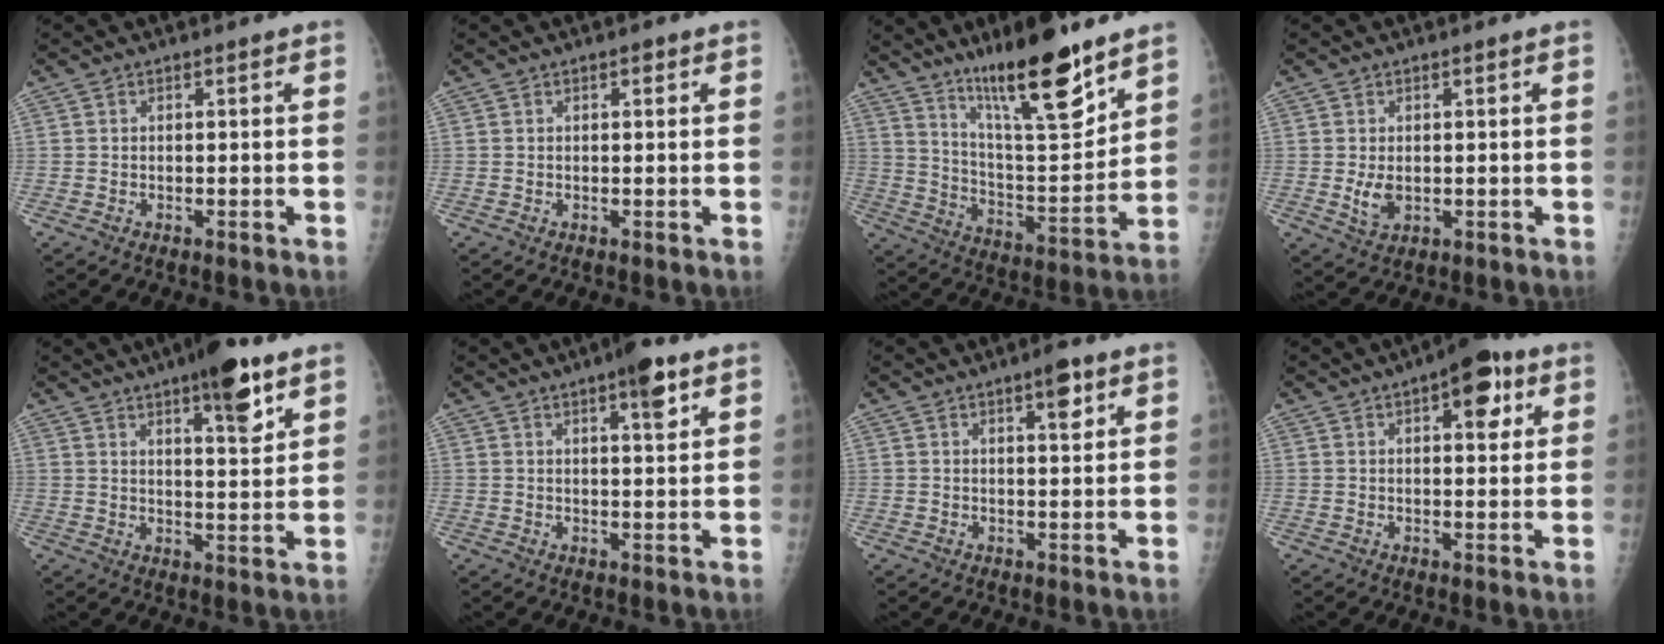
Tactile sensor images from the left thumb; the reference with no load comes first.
{"total": 0.9, "force": [0.4, 0.4, 0.6], "torque": [-0.005, 0.000, 0.004]}
{"total": 18.7, "force": [13.0, 3.8, 12.9], "torque": [-0.180, -0.087, 0.224]}
{"total": 3.3, "force": [-0.1, 2.2, 2.5], "torque": [-0.042, -0.009, 0.003]}
{"total": 10.7, "force": [6.5, 2.8, 8.1], "torque": [-0.100, -0.034, 0.092]}
{"total": 6.1, "force": [3.4, 1.5, 4.8], "torque": [-0.061, -0.014, 0.045]}
{"total": 4.3, "force": [2.3, 1.3, 3.4], "torque": [-0.041, -0.012, 0.033]}
{"total": 8.8, "force": [3.9, 3.9, 6.9], "torque": [-0.065, -0.006, 0.046]}